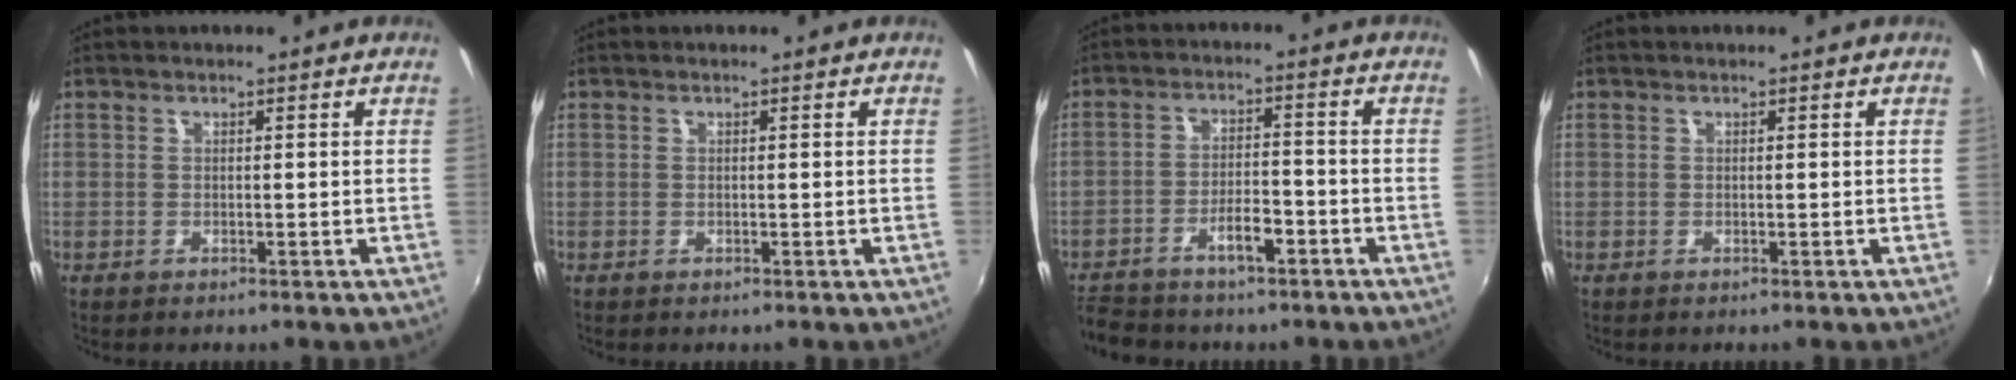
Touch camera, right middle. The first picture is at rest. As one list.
[{"total": 0.0}, {"total": 7.9, "force": [-6.0, 3.2, 4.0], "torque": [-0.088, 0.009, -0.104]}, {"total": 0.0}]